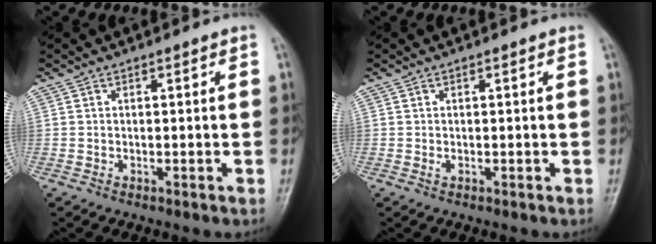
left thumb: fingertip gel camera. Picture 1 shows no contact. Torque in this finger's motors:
{"motor_torque": [-0.10, 0.06, 0.10, -0.05, 0.00]}